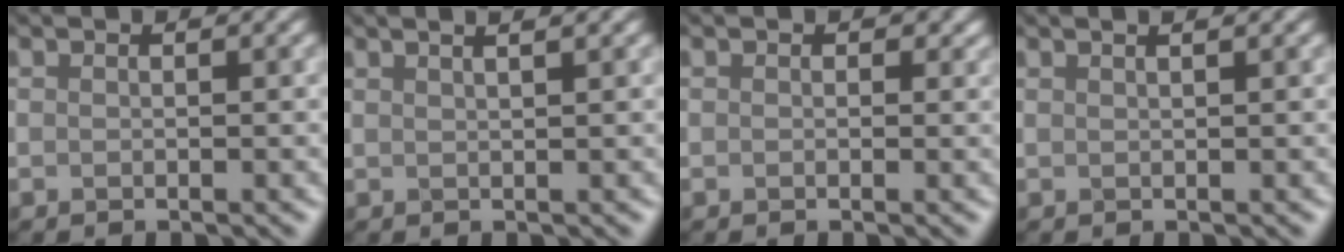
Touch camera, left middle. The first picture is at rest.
{"total": 4.7, "force": [2.8, 2.1, 3.1], "torque": [-0.005, 0.038, 0.007]}
{"total": 0.6, "force": [0.3, 0.5, 0.2], "torque": [0.003, -0.002, 0.007]}
{"total": 3.3, "force": [1.9, 1.6, 2.1], "torque": [0.002, 0.022, -0.003]}